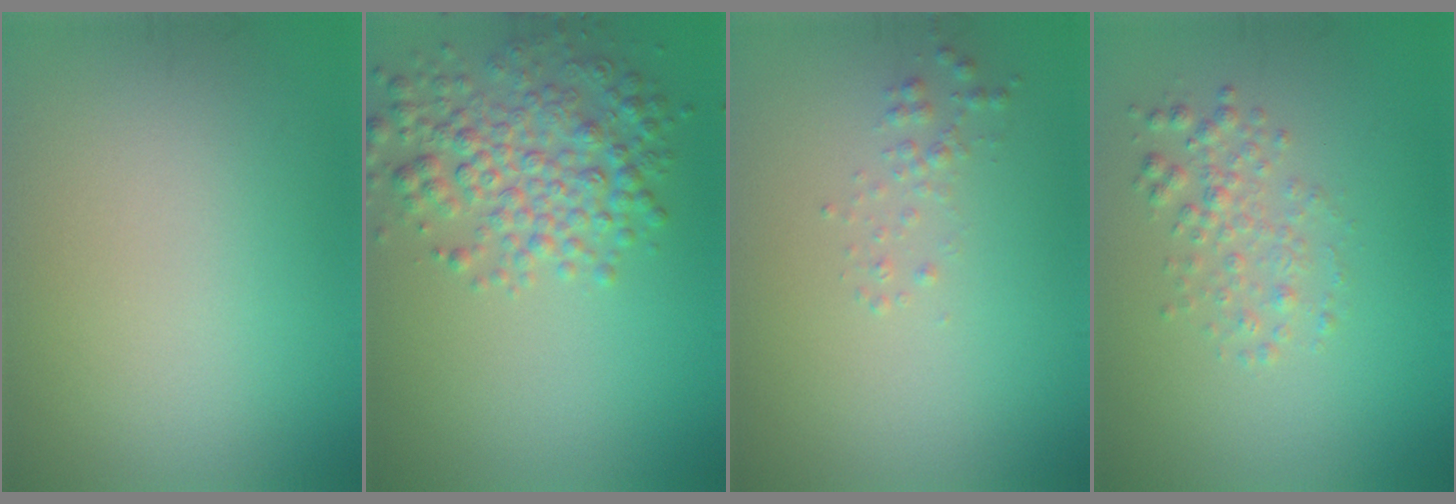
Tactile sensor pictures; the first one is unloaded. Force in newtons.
{"total": 4.9, "press": 4.9, "slide": 0.1}
{"total": 1.1, "press": 1.1, "slide": 0.0}
{"total": 2.2, "press": 2.2, "slide": 0.0}